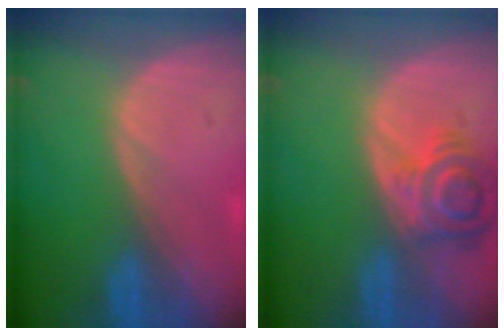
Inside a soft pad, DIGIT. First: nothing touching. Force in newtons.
{"total": 7.1, "press": 6.5, "slide": 2.9}